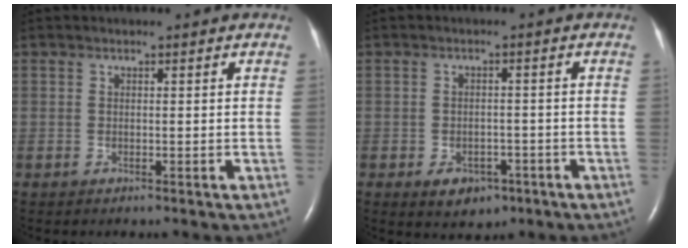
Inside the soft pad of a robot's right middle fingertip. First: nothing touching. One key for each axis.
{"total": 4.6, "fx": -2.4, "fy": 3.1, "fz": 2.4, "tx": -0.033, "ty": 0.003, "tz": -0.022}